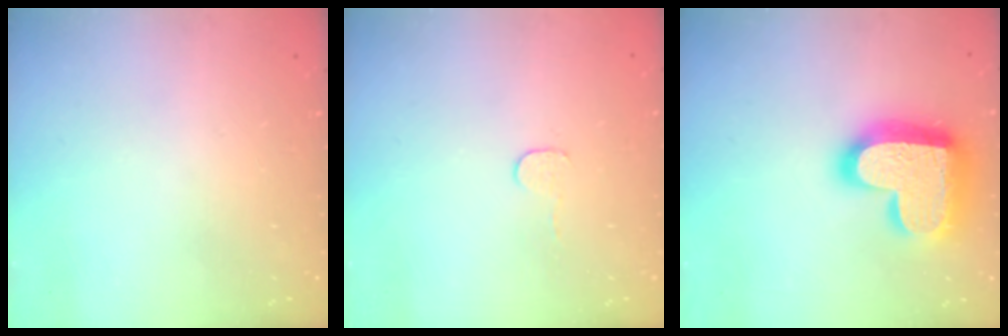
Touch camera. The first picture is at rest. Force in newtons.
{"total": 3.0, "press": 3.0, "slide": 0.3}
{"total": 21.5, "press": 21.5, "slide": 1.6}